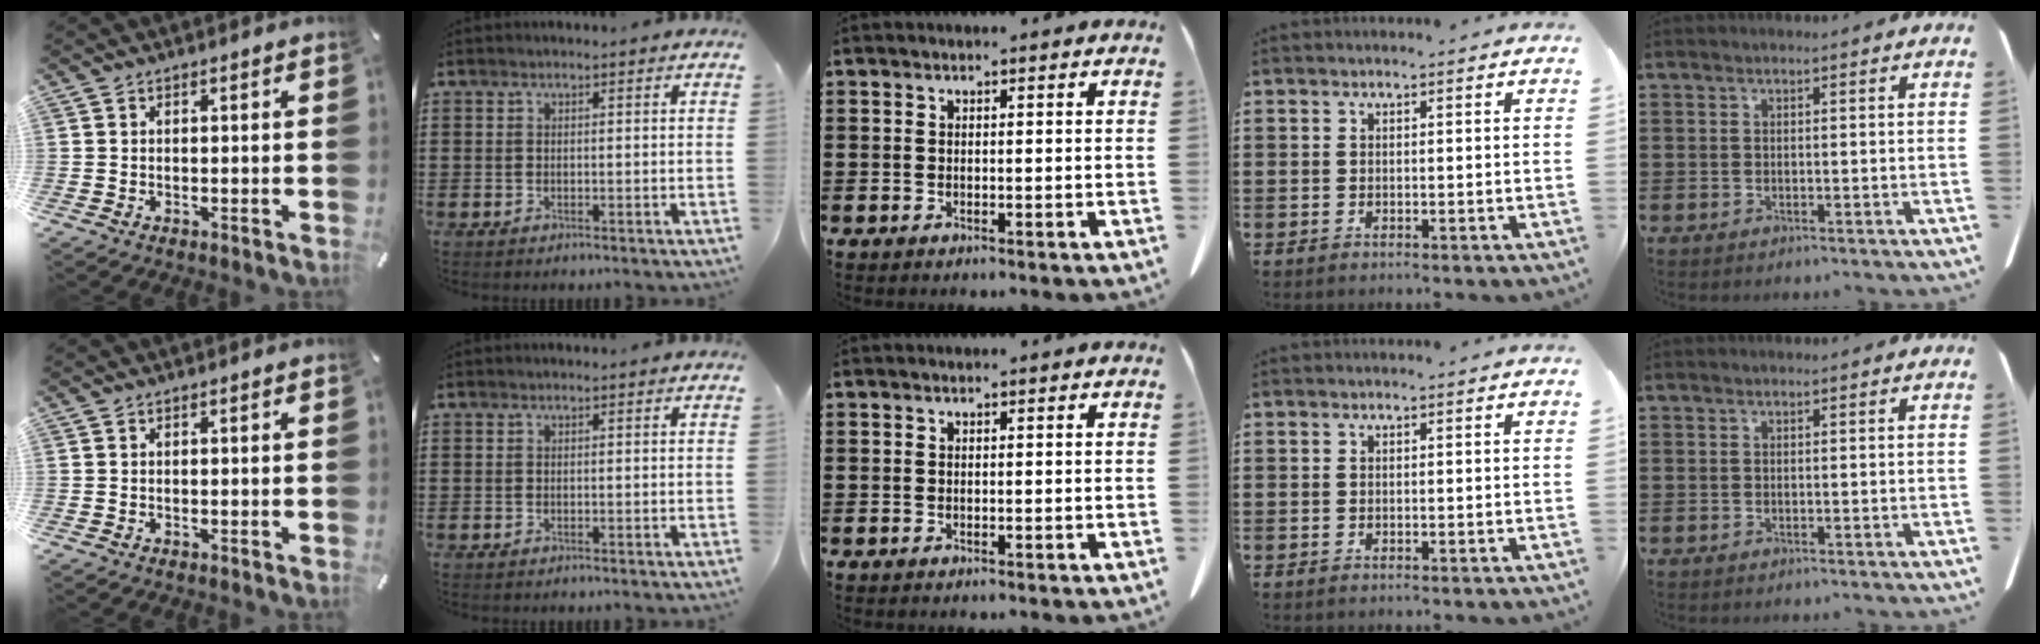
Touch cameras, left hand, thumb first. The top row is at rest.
{}